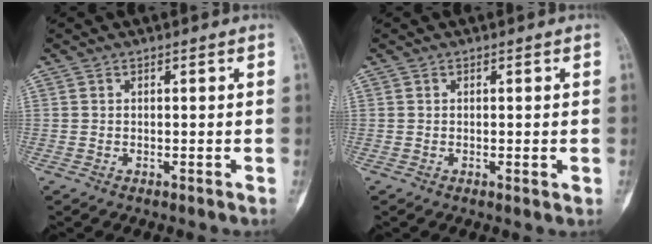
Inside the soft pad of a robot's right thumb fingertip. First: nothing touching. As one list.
[{"total": 1.0, "force": [-0.1, 0.4, 0.9], "torque": [-0.013, -0.003, 0.000]}]